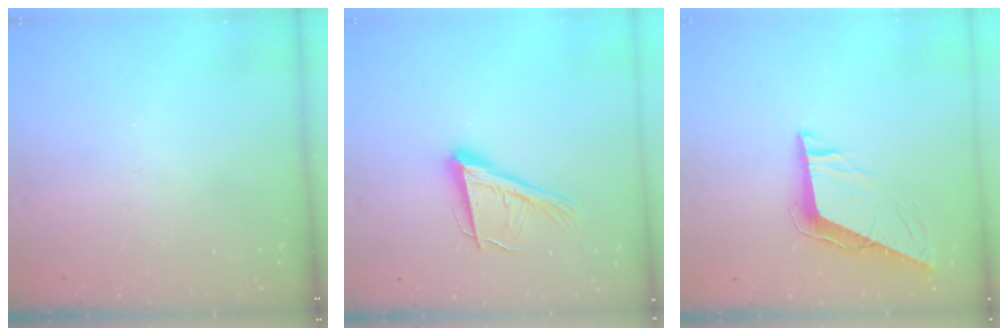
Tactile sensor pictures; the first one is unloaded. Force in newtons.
{"total": 17.0, "press": 16.5, "slide": 3.9}
{"total": 9.7, "press": 9.7, "slide": 1.2}